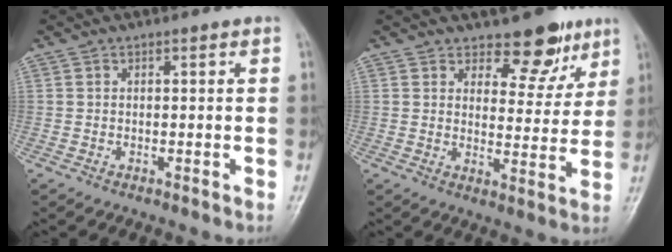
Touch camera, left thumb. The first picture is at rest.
{"total": 9.0, "force": [6.4, 4.8, 4.1], "torque": [-0.010, -0.039, 0.091]}